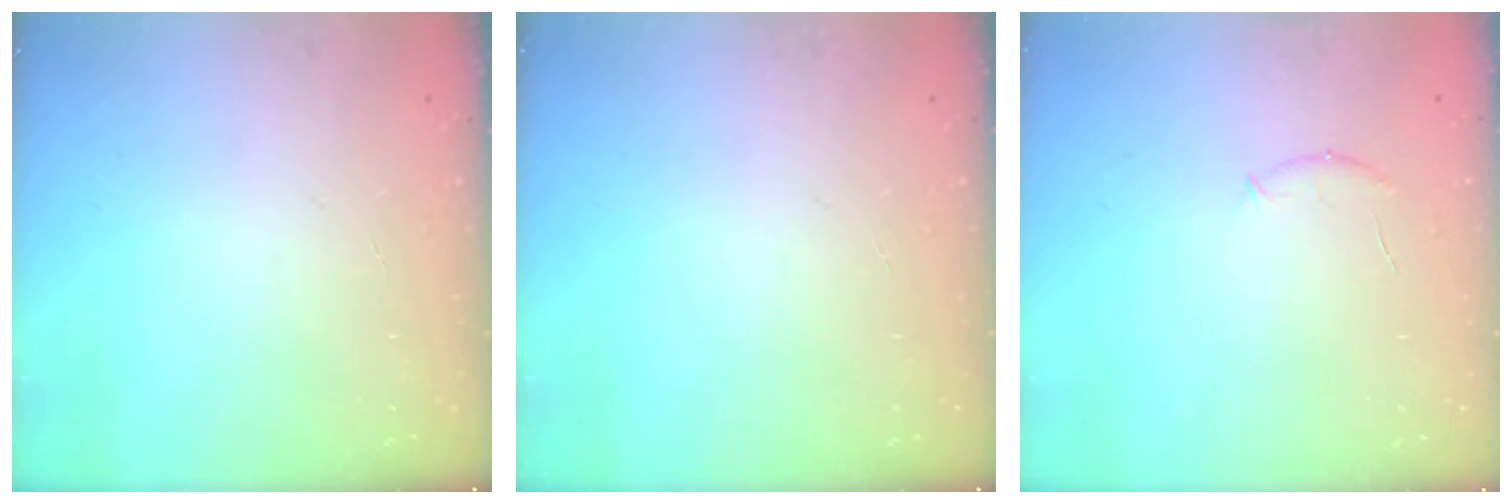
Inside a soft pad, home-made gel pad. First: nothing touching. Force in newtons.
{"total": 0.0}
{"total": 6.4, "press": 6.2, "slide": 1.5}